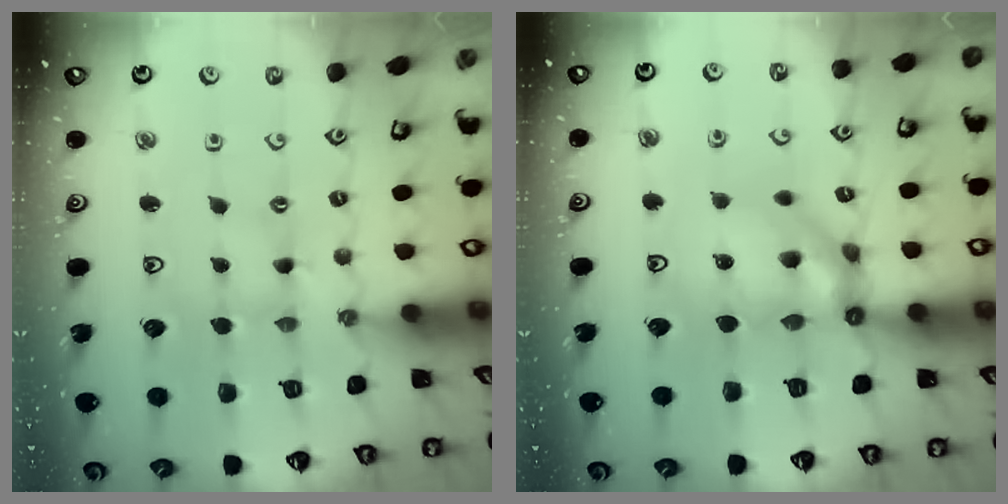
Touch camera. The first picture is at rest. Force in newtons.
{"total": 10.4, "press": 10.3, "slide": 1.4}